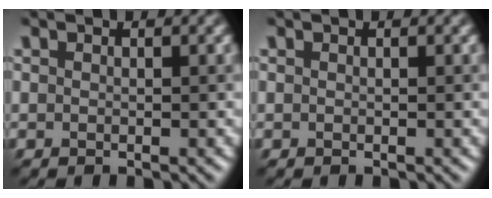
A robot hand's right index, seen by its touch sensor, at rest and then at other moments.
{"total": 0.0}